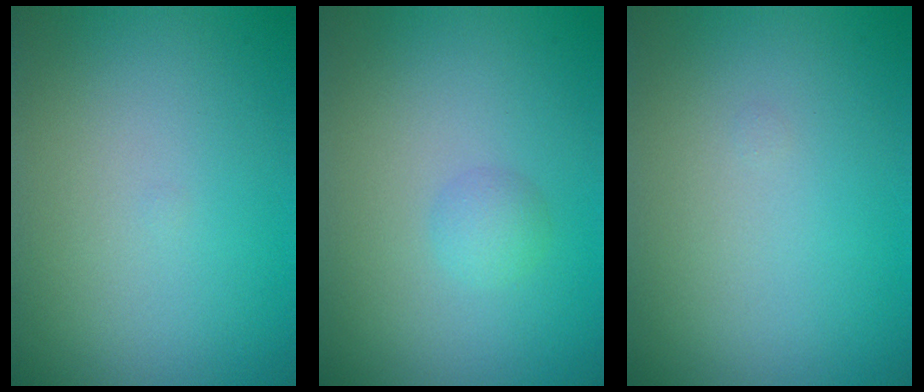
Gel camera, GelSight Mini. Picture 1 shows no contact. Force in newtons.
{"total": 1.3, "press": 1.3, "slide": 0.1}
{"total": 0.0}